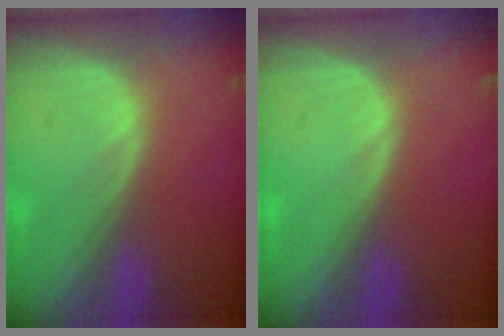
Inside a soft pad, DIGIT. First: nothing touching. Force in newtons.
{"total": 0.0}